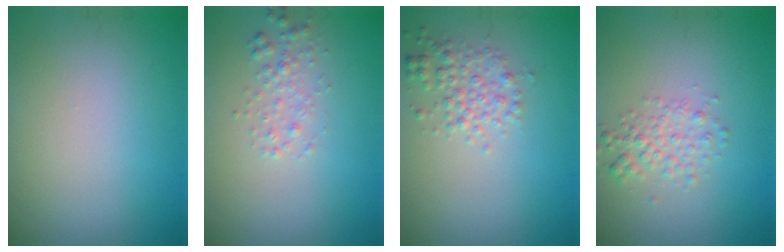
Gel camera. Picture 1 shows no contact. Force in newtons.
{"total": 1.6, "press": 1.6, "slide": 0.0}
{"total": 2.4, "press": 2.4, "slide": 0.0}
{"total": 2.2, "press": 2.2, "slide": 0.1}